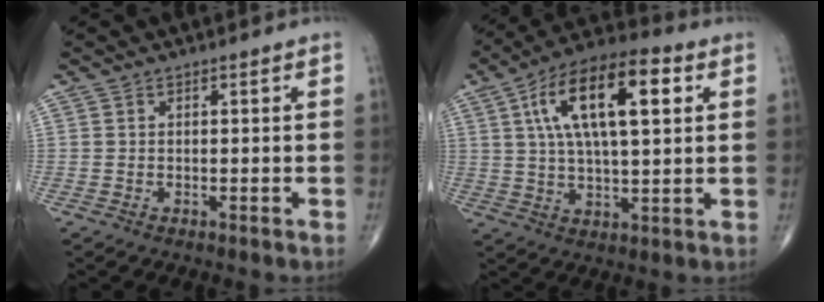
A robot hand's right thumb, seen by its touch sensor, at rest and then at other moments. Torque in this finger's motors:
{"motor_torque": [1.65, 3.36, 1.76, 0.61, 0.57]}